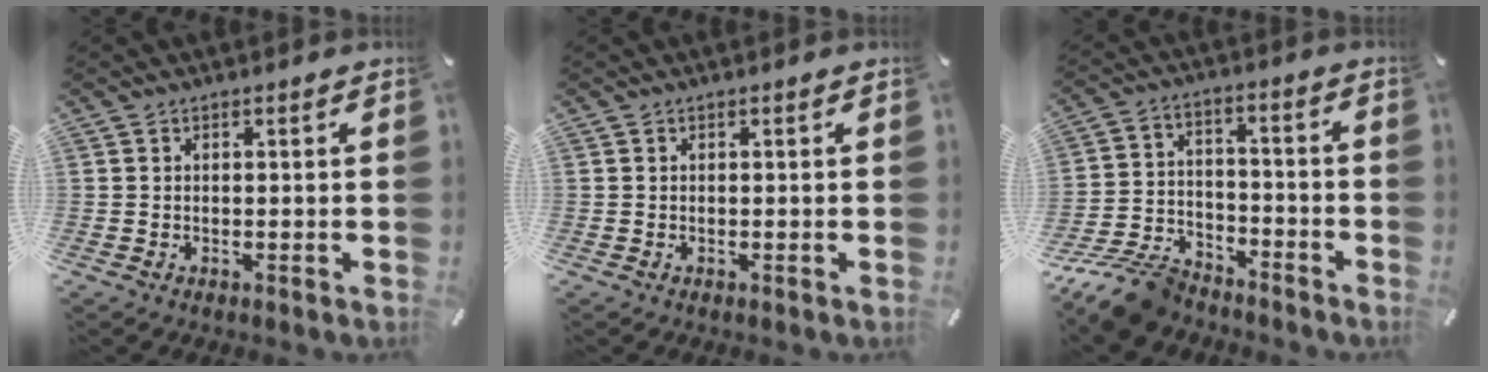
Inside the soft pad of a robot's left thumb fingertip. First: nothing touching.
{"total": 0.0}
{"total": 12.2, "force": [-10.3, 4.9, 4.4], "torque": [-0.076, 0.059, -0.194]}